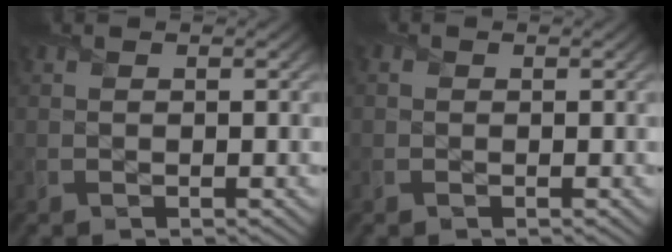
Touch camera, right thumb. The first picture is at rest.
{"total": 0.7, "force": [0.1, 0.7, 0.2], "torque": [-0.002, -0.003, 0.001]}